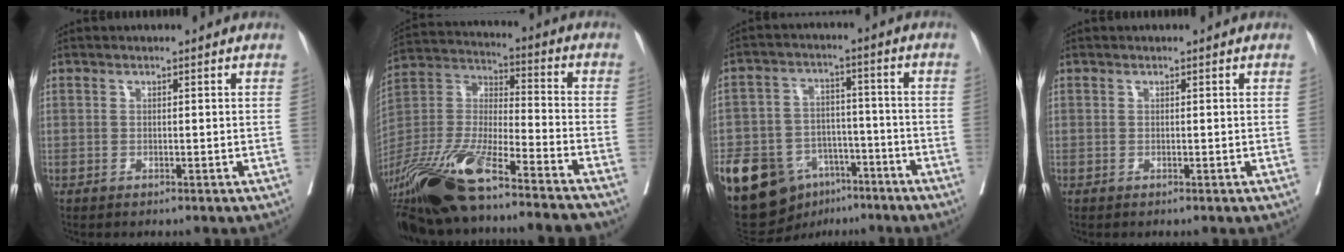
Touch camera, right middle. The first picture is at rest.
{"total": 26.3, "force": [-20.3, 3.5, 16.3], "torque": [-0.361, -0.037, -0.361]}
{"total": 15.1, "force": [-8.6, 10.0, 7.4], "torque": [-0.133, 0.019, -0.135]}
{"total": 0.0}